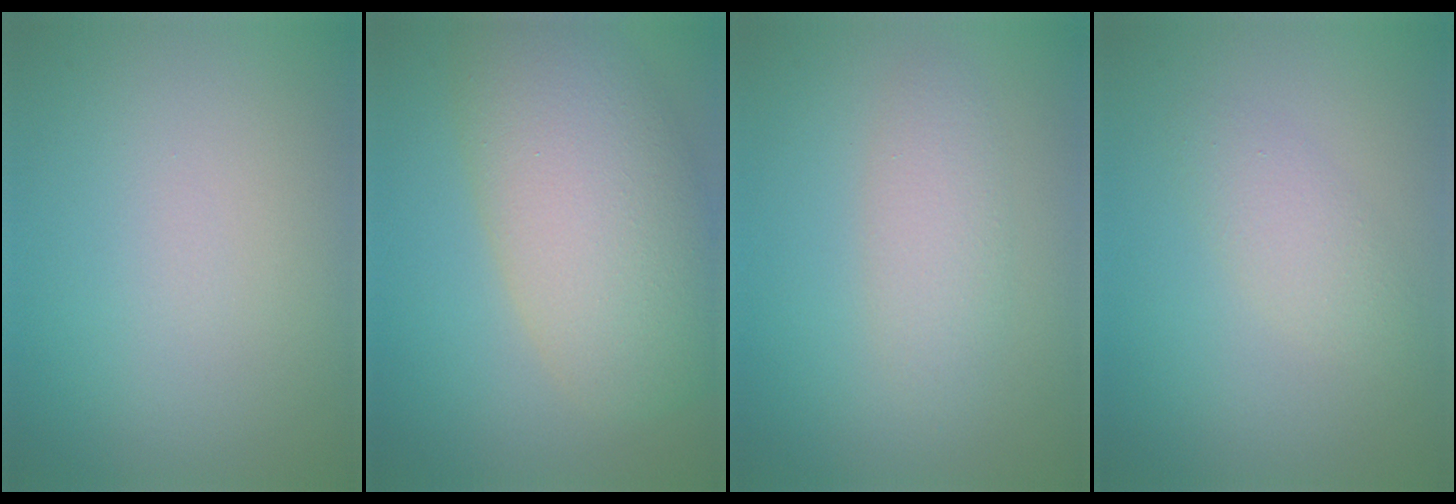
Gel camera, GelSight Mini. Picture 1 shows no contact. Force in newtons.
{"total": 10.1, "press": 10.0, "slide": 0.4}
{"total": 2.4, "press": 2.4, "slide": 0.1}
{"total": 2.1, "press": 2.1, "slide": 0.1}